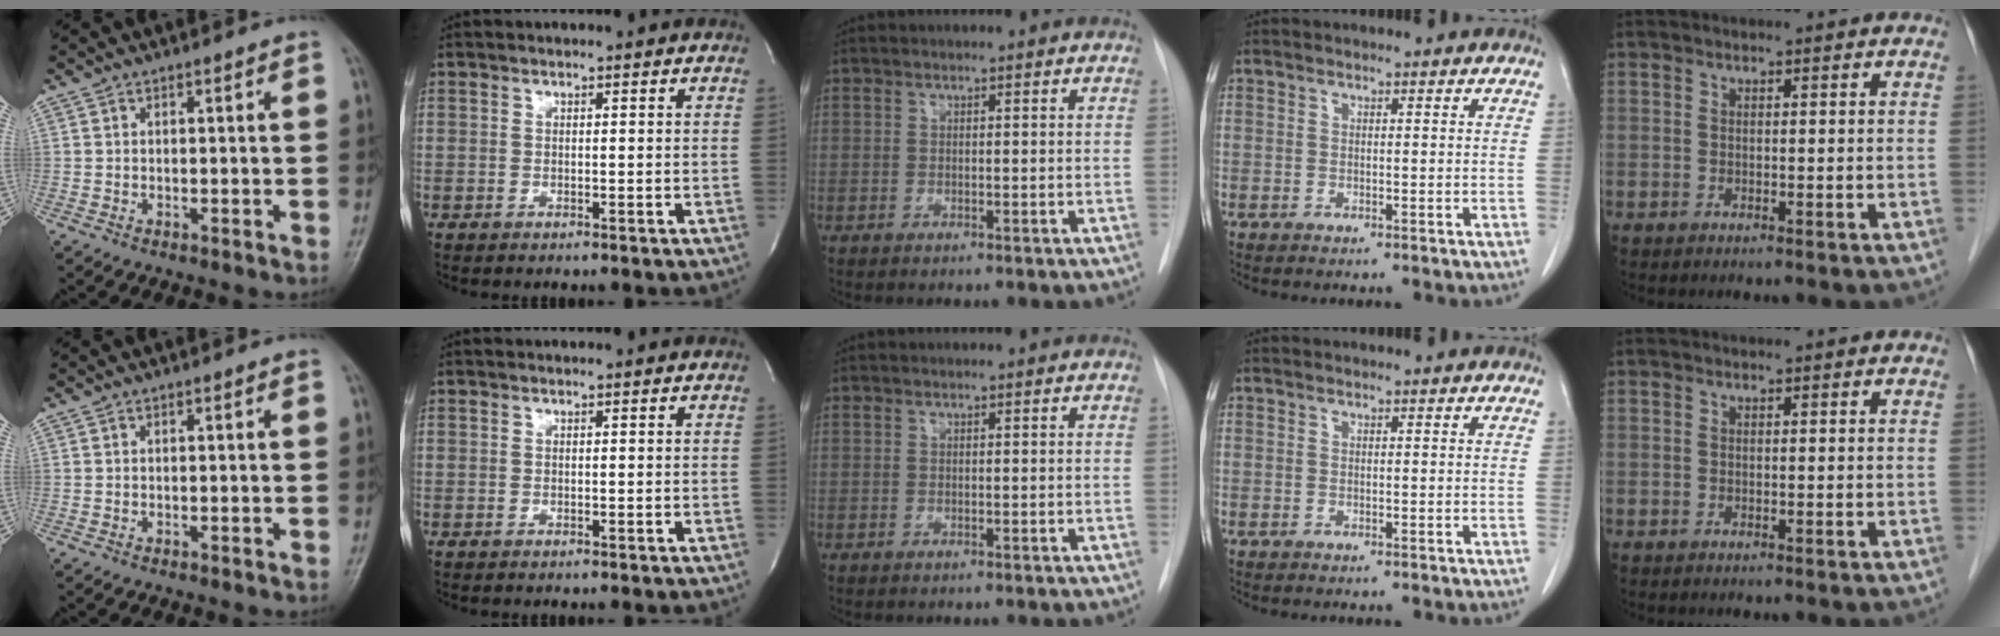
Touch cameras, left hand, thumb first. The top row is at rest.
{}